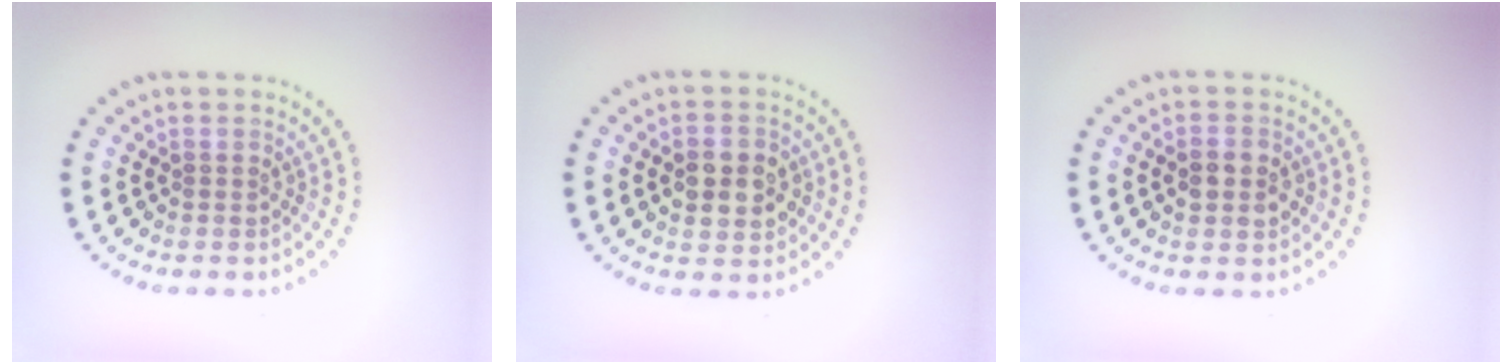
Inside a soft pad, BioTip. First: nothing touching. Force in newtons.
{"total": 3.9, "press": 3.8, "slide": 0.3}
{"total": 2.8, "press": 2.8, "slide": 0.1}